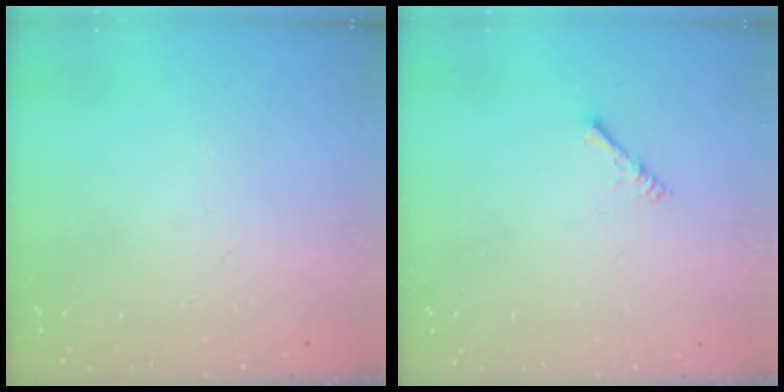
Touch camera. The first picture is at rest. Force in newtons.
{"total": 2.0, "press": 1.9, "slide": 0.4}